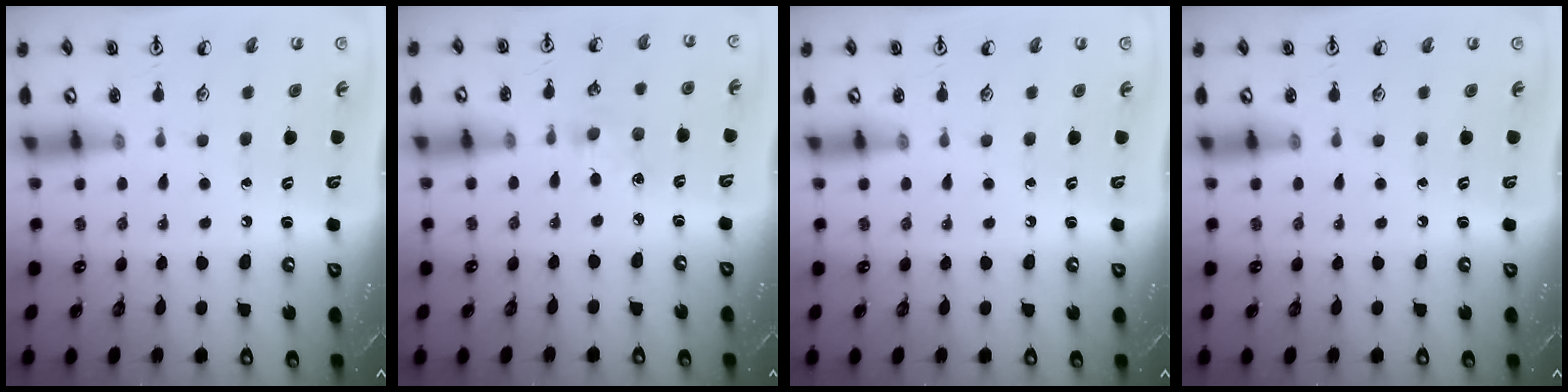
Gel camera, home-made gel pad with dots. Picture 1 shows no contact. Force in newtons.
{"total": 4.5, "press": 4.4, "slide": 0.5}
{"total": 0.0}
{"total": 0.0}